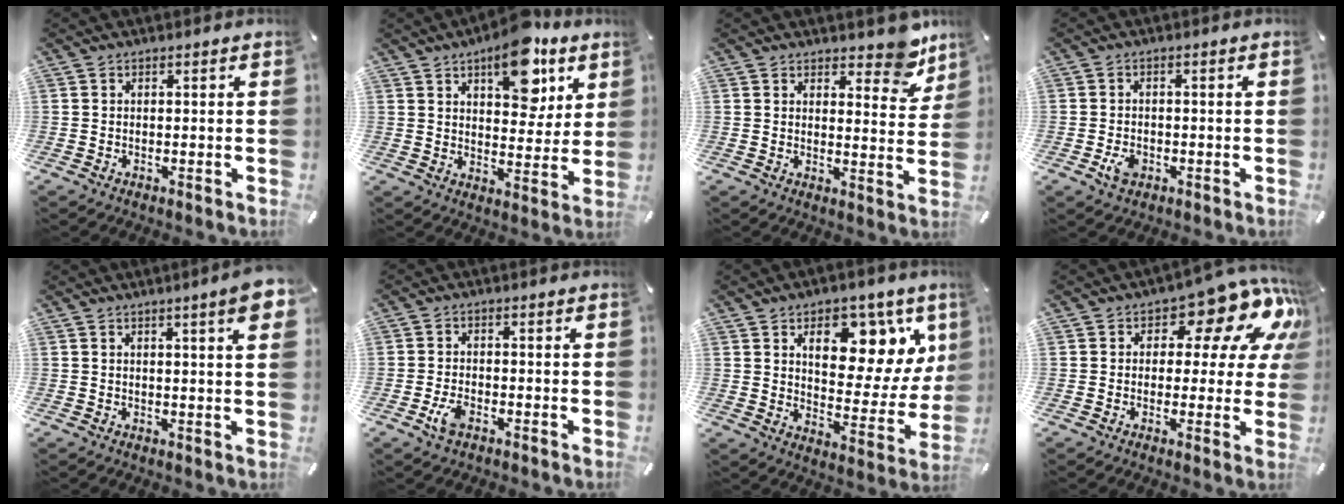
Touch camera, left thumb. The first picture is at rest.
{"total": 14.7, "force": [8.3, 7.5, 9.6], "torque": [-0.123, -0.035, 0.139]}
{"total": 8.8, "force": [6.8, 4.2, 3.7], "torque": [-0.022, -0.049, 0.117]}
{"total": 3.4, "force": [-1.4, 2.5, 1.9], "torque": [-0.047, 0.003, -0.026]}
{"total": 6.5, "force": [2.9, 0.7, 5.8], "torque": [-0.088, -0.007, 0.044]}
{"total": 4.1, "force": [-2.1, 2.2, 2.8], "torque": [-0.072, 0.000, -0.042]}
{"total": 15.3, "force": [8.5, 8.8, 9.2], "torque": [-0.110, -0.060, 0.142]}
{"total": 14.9, "force": [7.7, 7.4, 10.4], "torque": [-0.134, -0.057, 0.127]}